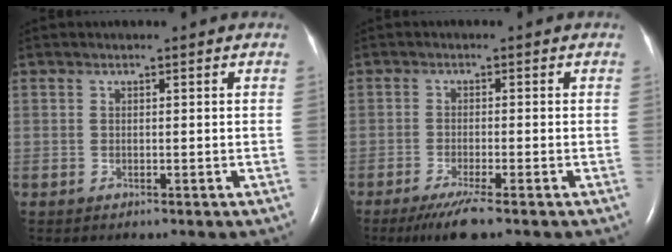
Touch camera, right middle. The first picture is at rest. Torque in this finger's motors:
{"motor_torque": [0.30, -0.29, 0.04, 0.03]}